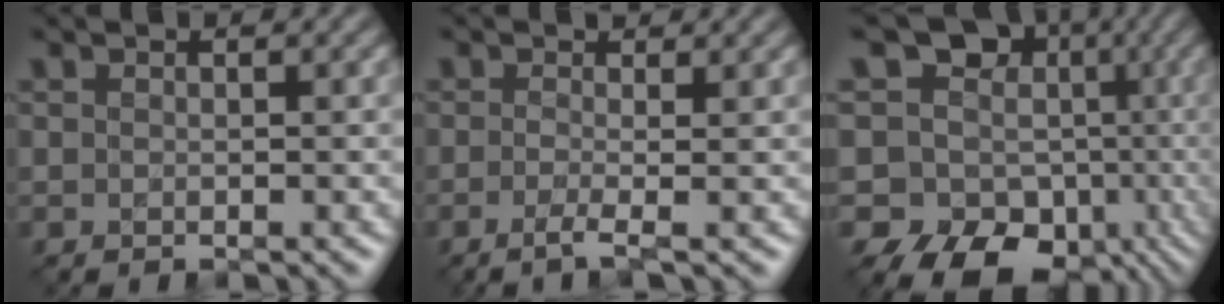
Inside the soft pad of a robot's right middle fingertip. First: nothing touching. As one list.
[{"total": 2.2, "force": [-0.5, 0.6, 2.1], "torque": [-0.036, -0.002, -0.022]}, {"total": 12.7, "force": [0.9, 11.0, 6.4], "torque": [-0.090, -0.007, 0.036]}]